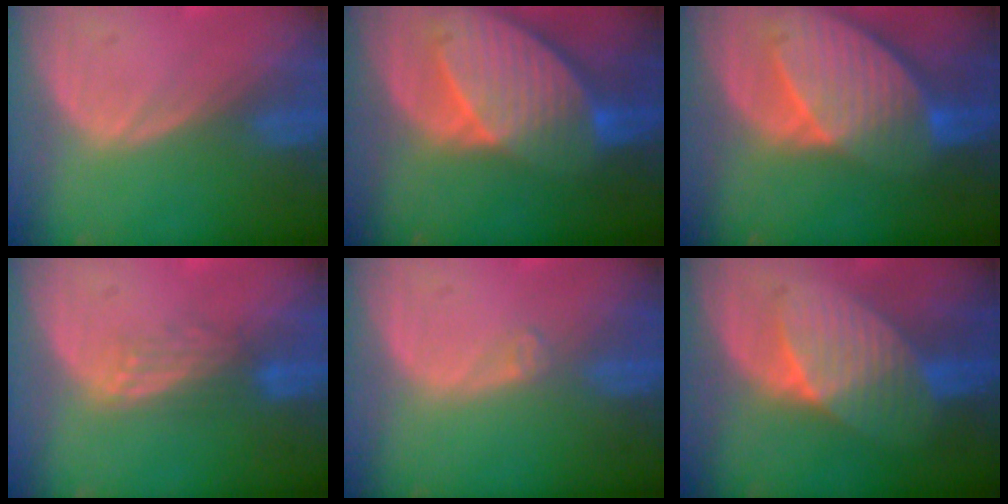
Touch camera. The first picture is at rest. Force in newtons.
{"total": 10.5, "press": 9.2, "slide": 5.1}
{"total": 10.5, "press": 9.2, "slide": 5.1}
{"total": 2.9, "press": 2.7, "slide": 1.1}
{"total": 1.1, "press": 0.8, "slide": 0.7}
{"total": 7.4, "press": 7.0, "slide": 2.2}